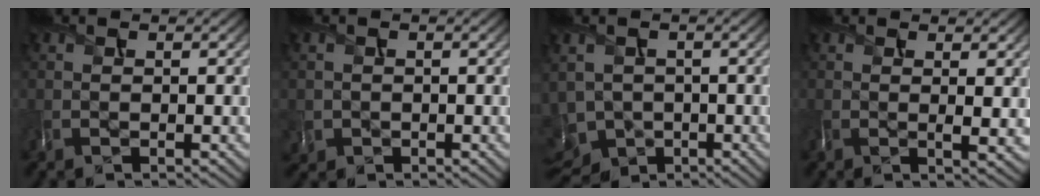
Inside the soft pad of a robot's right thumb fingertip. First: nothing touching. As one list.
[{"total": 1.4, "force": [-0.5, 1.2, -0.6], "torque": [0.010, -0.008, -0.007]}, {"total": 5.0, "force": [-1.6, 4.2, 2.3], "torque": [-0.077, -0.019, -0.027]}, {"total": 3.6, "force": [0.5, 0.8, 3.5], "torque": [-0.056, -0.004, 0.010]}]